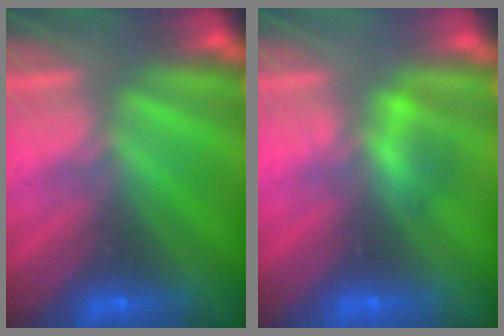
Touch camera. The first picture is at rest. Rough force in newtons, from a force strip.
{"total": 2.2}